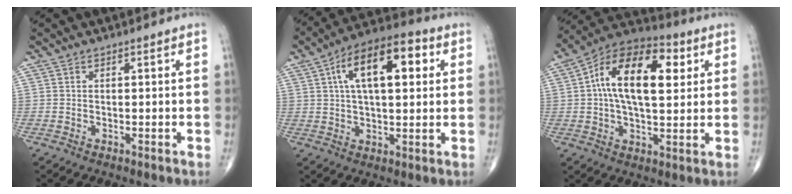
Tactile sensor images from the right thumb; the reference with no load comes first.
{"total": 15.7, "force": [4.4, 7.3, 13.2], "torque": [-0.200, 0.019, 0.064]}
{"total": 18.1, "force": [3.9, 9.3, 15.1], "torque": [-0.233, 0.018, 0.053]}